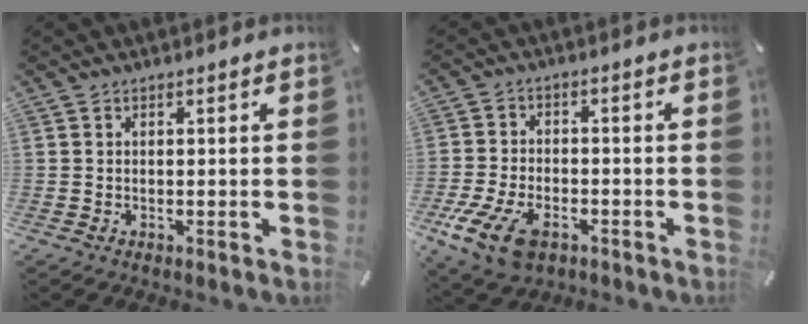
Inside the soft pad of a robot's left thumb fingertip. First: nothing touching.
{"total": 11.1, "force": [-5.6, 6.6, 7.0], "torque": [-0.158, 0.014, -0.100]}